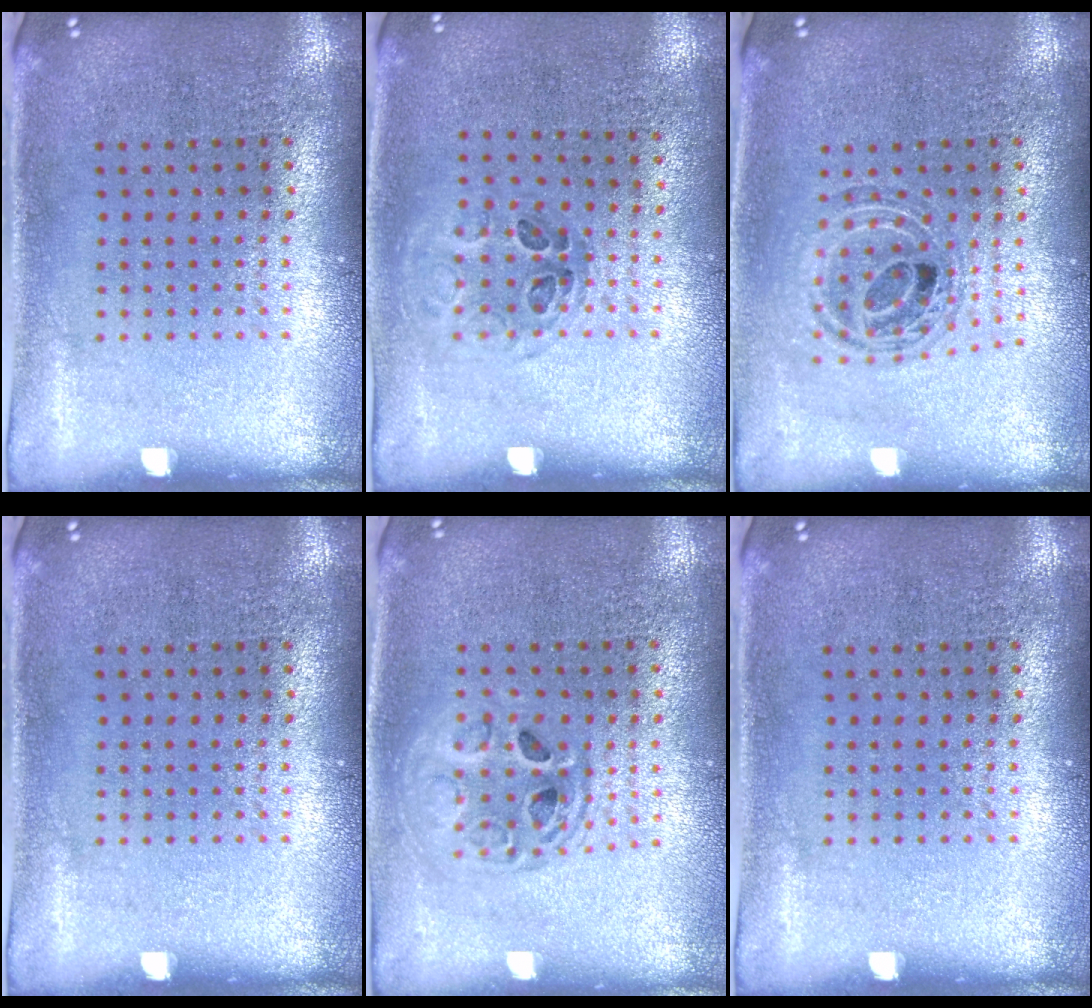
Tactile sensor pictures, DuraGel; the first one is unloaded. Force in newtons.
{"total": 1.0, "press": 0.6, "slide": 0.7}
{"total": 0.9, "press": 0.9, "slide": 0.2}
{"total": 0.0}
{"total": 1.5, "press": 1.3, "slide": 0.7}
{"total": 0.0}